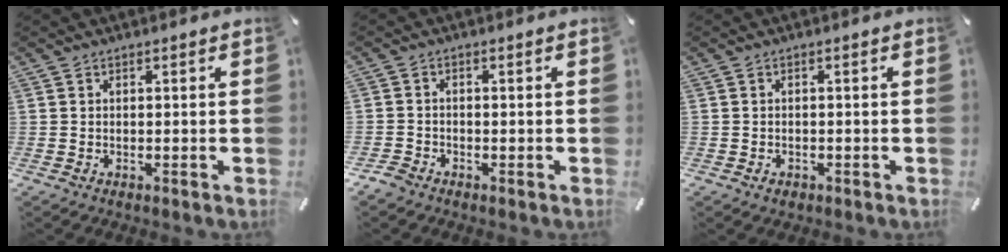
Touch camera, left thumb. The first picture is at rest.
{"total": 2.9, "force": [-1.6, 2.4, 0.4], "torque": [-0.011, 0.008, -0.033]}
{"total": 1.0, "force": [-0.6, 0.7, 0.4], "torque": [-0.008, 0.003, -0.014]}